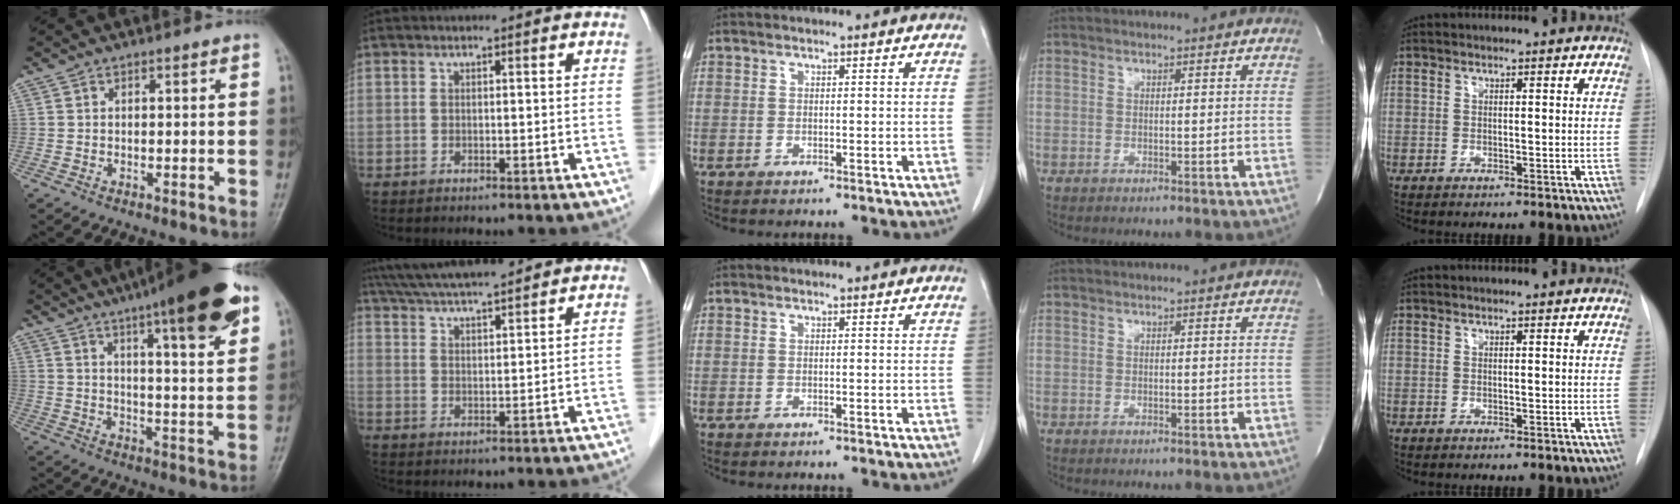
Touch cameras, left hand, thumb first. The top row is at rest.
{"thumb": {"total": 20.7, "force": [12.4, 3.7, 16.1], "torque": [-0.218, -0.034, 0.174]}, "index": {"total": 13.8, "force": [12.3, 1.2, 6.0], "torque": [-0.112, 0.033, 0.199]}}